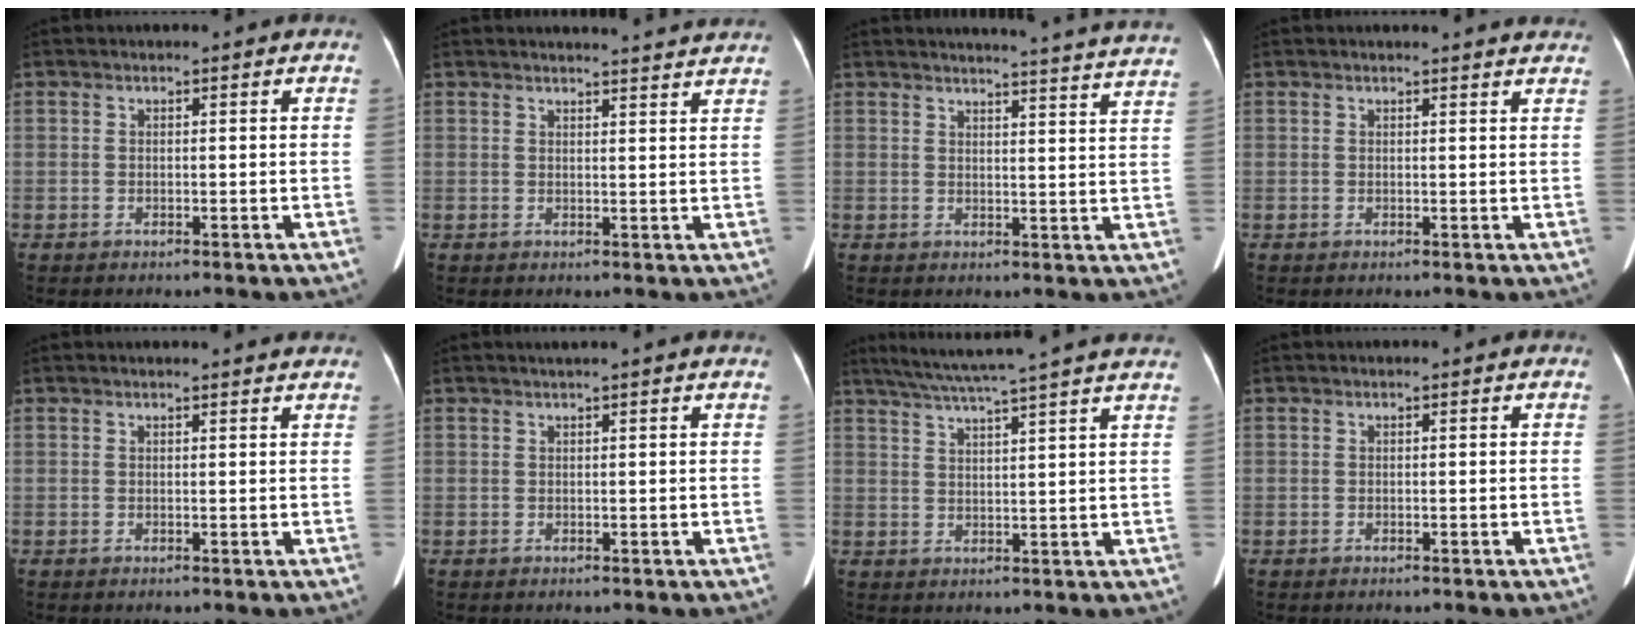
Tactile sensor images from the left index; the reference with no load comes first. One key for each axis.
{"total": 6.9, "fx": 6.7, "fy": -0.3, "fz": 1.6, "tx": -0.020, "ty": -0.001, "tz": 0.062}
{"total": 18.8, "fx": 18.2, "fy": -0.9, "fz": 4.6, "tx": -0.061, "ty": -0.082, "tz": 0.192}
{"total": 5.2, "fx": 5.1, "fy": 0.4, "fz": 1.1, "tx": -0.009, "ty": -0.003, "tz": 0.033}
{"total": 4.3, "fx": 4.1, "fy": 0.3, "fz": 1.1, "tx": -0.016, "ty": 0.006, "tz": 0.033}
{"total": 2.2, "fx": 1.9, "fy": -0.4, "fz": 1.2, "tx": -0.014, "ty": 0.016, "tz": 0.031}
{"total": 16.8, "fx": 14.5, "fy": -1.2, "fz": 8.5, "tx": -0.150, "ty": 0.013, "tz": 0.190}
{"total": 0.0}